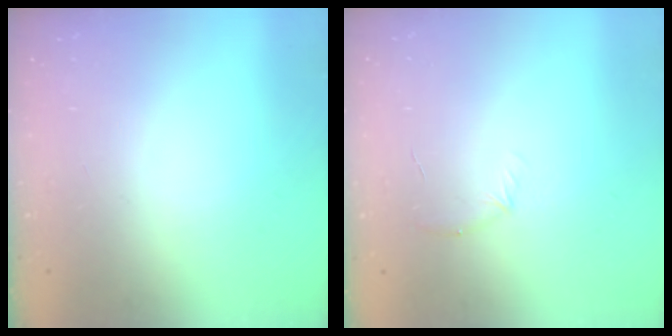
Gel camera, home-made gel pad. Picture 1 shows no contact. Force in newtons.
{"total": 6.2, "press": 6.1, "slide": 1.3}